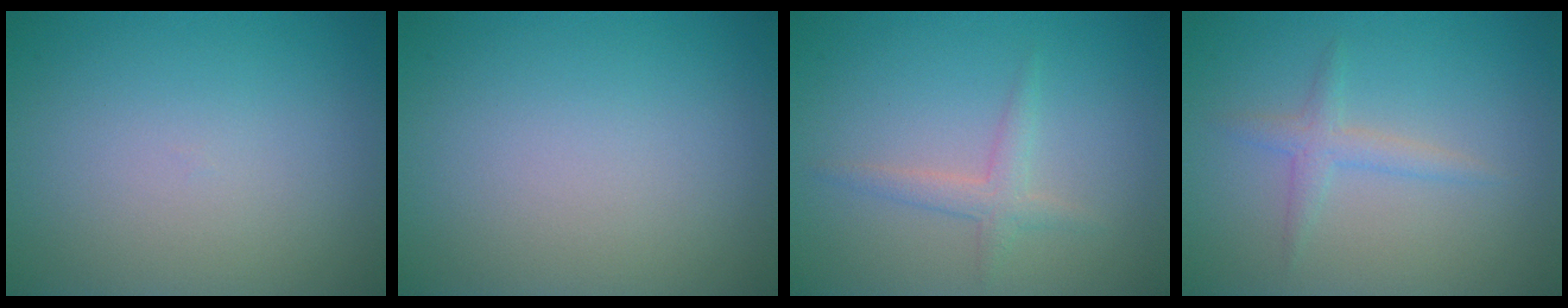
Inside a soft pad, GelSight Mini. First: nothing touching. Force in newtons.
{"total": 0.0}
{"total": 2.3, "press": 2.3, "slide": 0.1}
{"total": 1.7, "press": 1.7, "slide": 0.1}